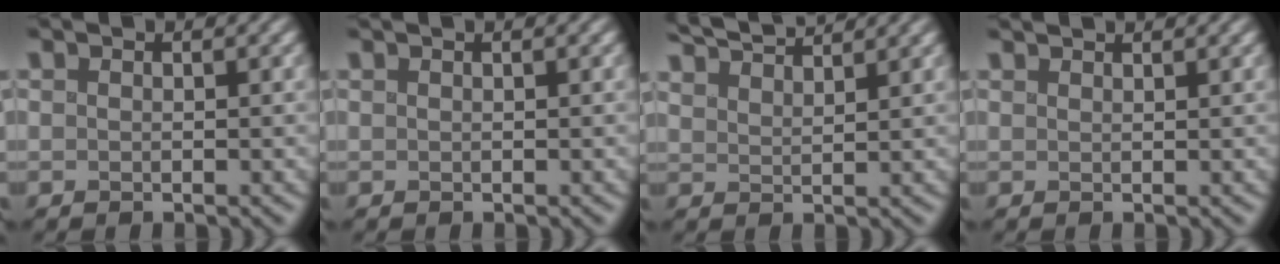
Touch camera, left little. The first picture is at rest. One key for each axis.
{"total": 0.9, "fx": 0.6, "fy": 0.4, "fz": 0.6, "tx": 0.000, "ty": 0.003, "tz": -0.003}
{"total": 4.9, "fx": 4.5, "fy": 0.6, "fz": 1.7, "tx": -0.030, "ty": 0.019, "tz": 0.070}
{"total": 2.2, "fx": 1.9, "fy": 0.6, "fz": 0.9, "tx": 0.006, "ty": 0.009, "tz": 0.008}